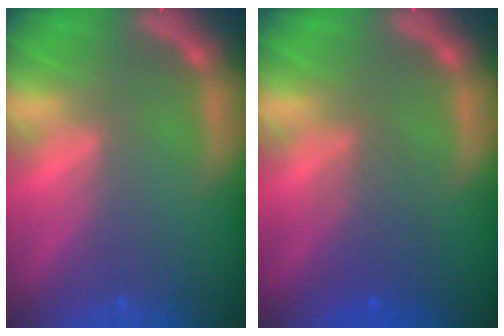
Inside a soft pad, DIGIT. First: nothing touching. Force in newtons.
{"total": 3.0}